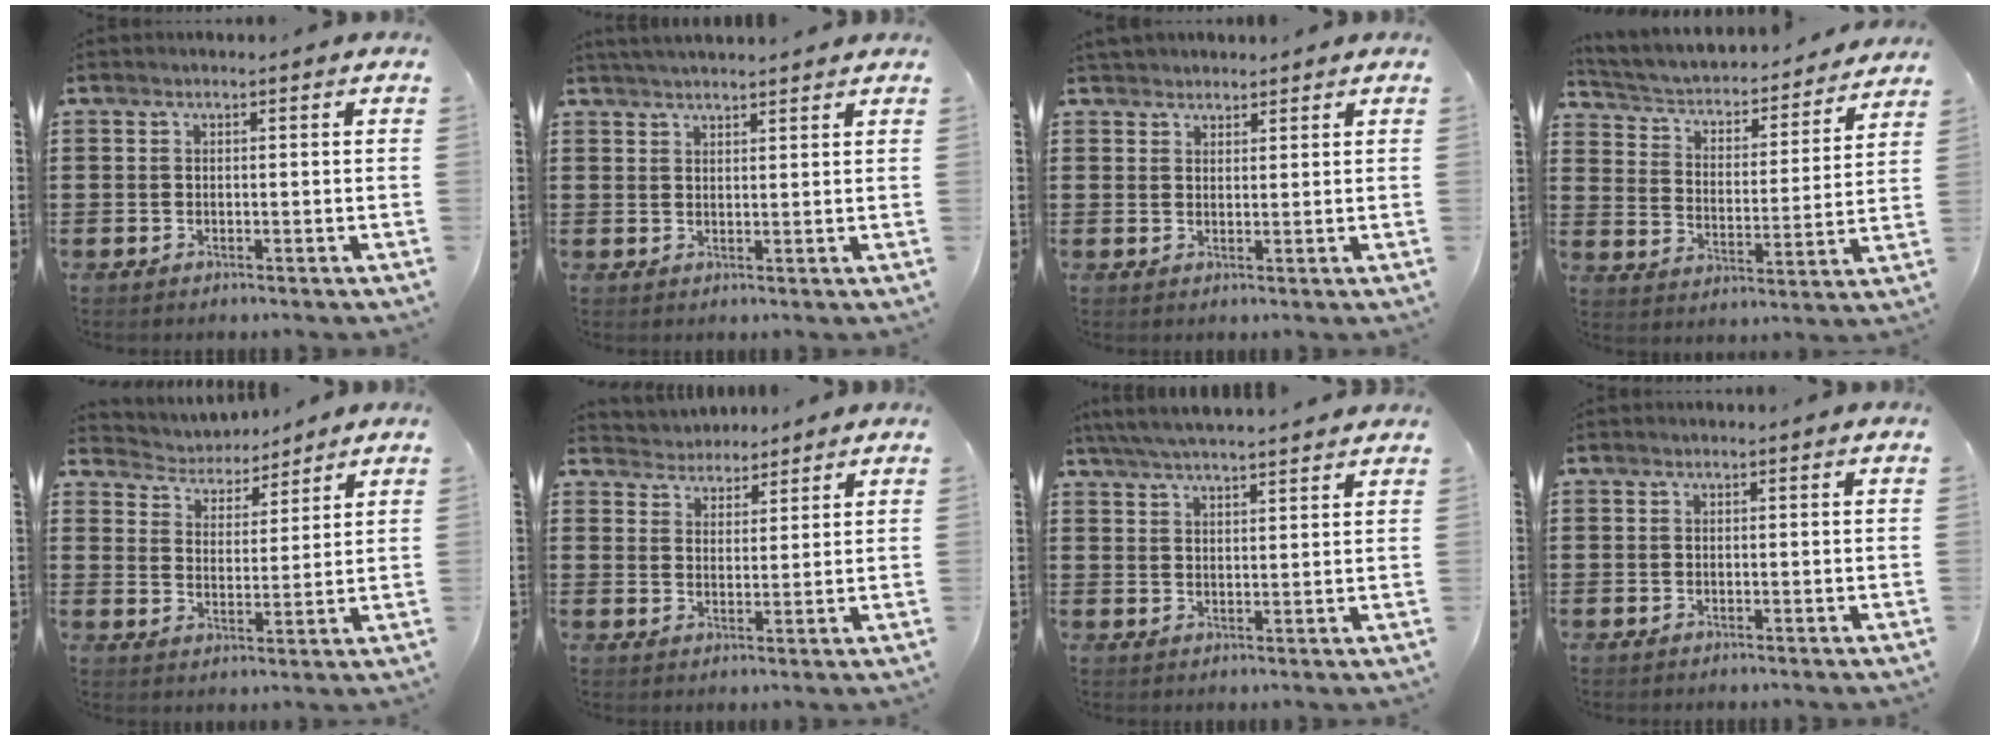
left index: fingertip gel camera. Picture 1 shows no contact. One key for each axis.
{"total": 2.2, "fx": 2.1, "fy": -0.1, "fz": 0.4, "tx": -0.011, "ty": 0.001, "tz": 0.041}
{"total": 2.0, "fx": 1.8, "fy": 0.8, "fz": -0.1, "tx": -0.002, "ty": 0.004, "tz": 0.036}
{"total": 3.0, "fx": 2.7, "fy": 1.1, "fz": 0.9, "tx": -0.035, "ty": -0.025, "tz": 0.035}
{"total": 4.1, "fx": 4.0, "fy": 1.0, "fz": -0.2, "tx": -0.020, "ty": -0.022, "tz": 0.067}
{"total": 3.4, "fx": 3.2, "fy": 1.2, "fz": -0.7, "tx": -0.003, "ty": -0.008, "tz": 0.058}
{"total": 4.6, "fx": 4.3, "fy": -0.2, "fz": 1.5, "tx": -0.042, "ty": -0.013, "tz": 0.077}
{"total": 0.0}